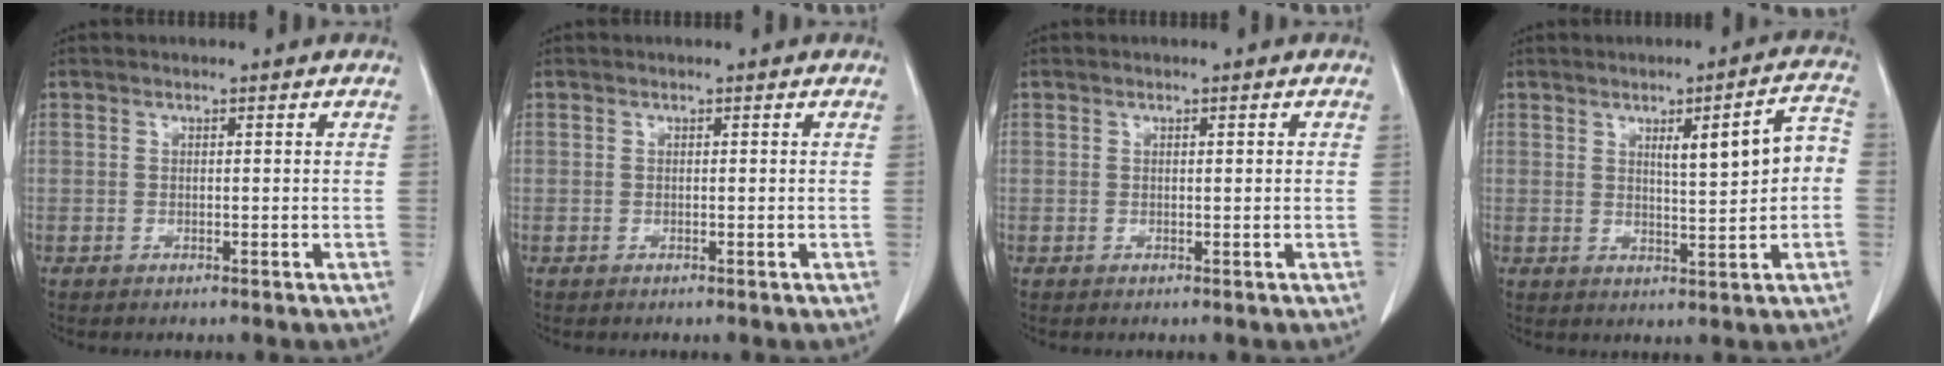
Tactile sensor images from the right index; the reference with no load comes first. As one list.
[{"total": 0.0}, {"total": 0.5, "force": [0.1, 0.1, 0.5], "torque": [-0.009, 0.001, 0.003]}, {"total": 7.6, "force": [0.8, 1.2, 7.4], "torque": [-0.104, 0.022, 0.017]}]